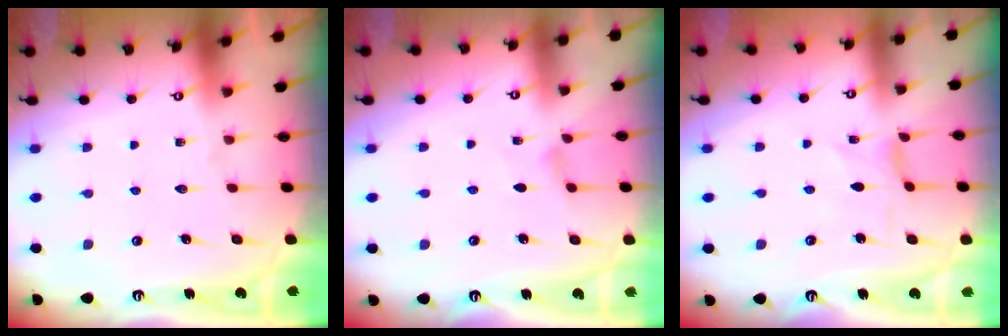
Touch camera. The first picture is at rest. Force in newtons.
{"total": 1.8, "press": 1.7, "slide": 0.4}
{"total": 1.1, "press": 1.0, "slide": 0.1}